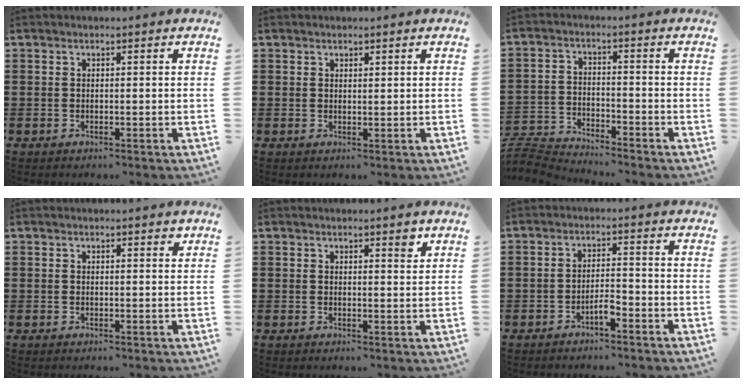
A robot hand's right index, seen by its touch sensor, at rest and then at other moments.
{"total": 0.8, "force": [0.7, 0.3, 0.2], "torque": [-0.004, 0.002, 0.013]}
{"total": 4.4, "force": [-4.4, 0.4, 0.3], "torque": [-0.022, -0.002, -0.093]}
{"total": 0.9, "force": [0.7, 0.5, 0.4], "torque": [0.000, 0.000, 0.011]}
{"total": 2.0, "force": [1.6, 0.6, 1.0], "torque": [-0.006, -0.002, 0.024]}
{"total": 3.0, "force": [-2.1, 0.6, 2.1], "torque": [-0.039, 0.006, -0.039]}